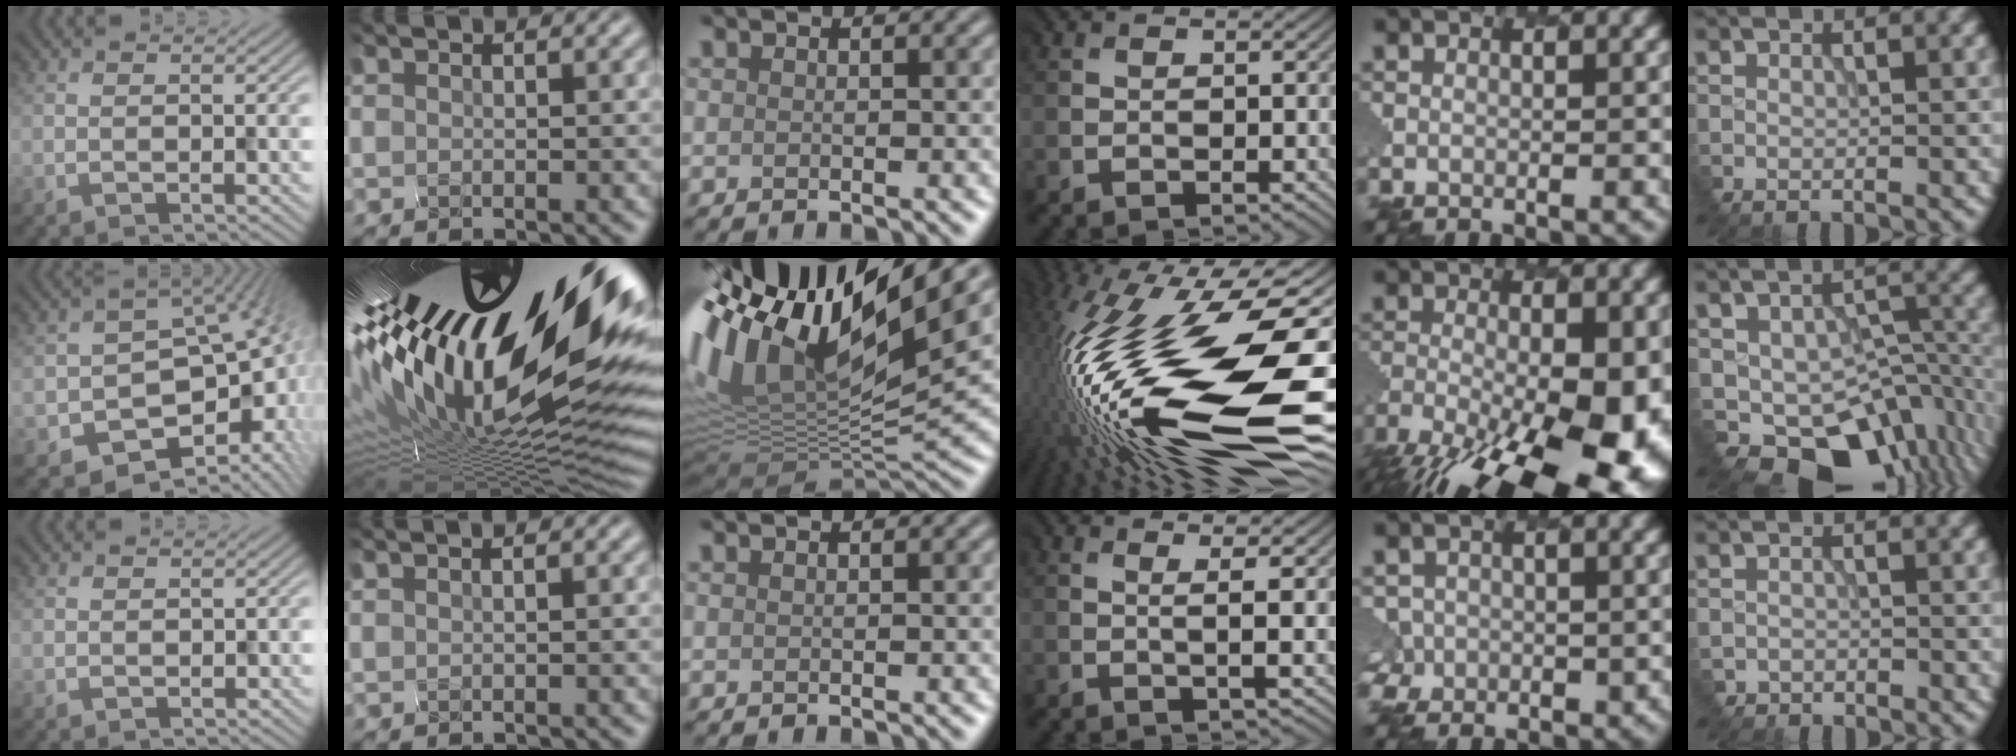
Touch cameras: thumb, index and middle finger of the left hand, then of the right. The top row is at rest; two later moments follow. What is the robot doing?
{"motion": "disassemble", "object": "battery cover"}